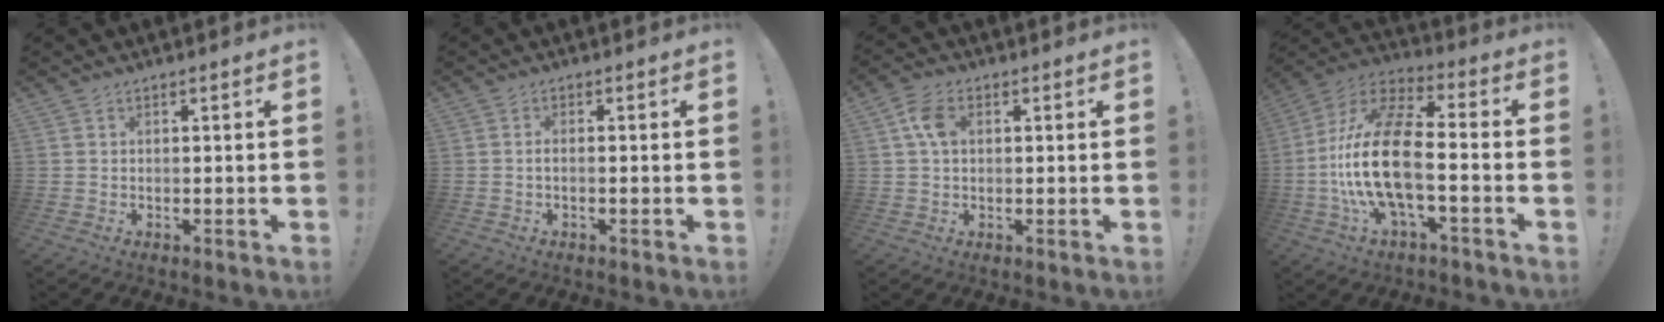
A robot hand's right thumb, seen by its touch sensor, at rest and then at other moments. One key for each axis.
{"total": 1.7, "fx": -0.4, "fy": 0.2, "fz": 1.6, "tx": -0.030, "ty": 0.003, "tz": -0.007}
{"total": 6.1, "fx": 1.3, "fy": 4.0, "fz": 4.4, "tx": -0.086, "ty": 0.008, "tz": 0.025}
{"total": 21.1, "fx": -3.1, "fy": 8.8, "fz": 19.0, "tx": -0.384, "ty": 0.019, "tz": -0.056}